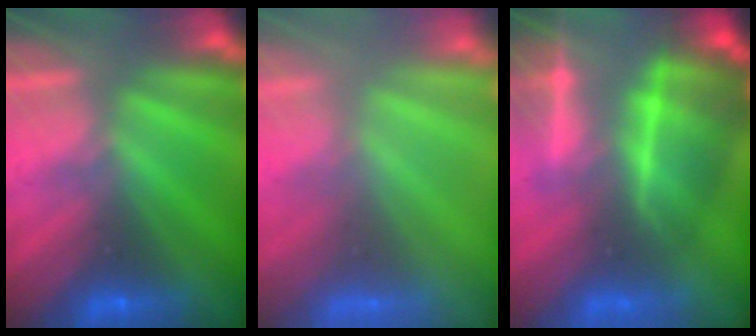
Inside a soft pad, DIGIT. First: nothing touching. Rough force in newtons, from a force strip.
{"total": 11.8}
{"total": 5.8}